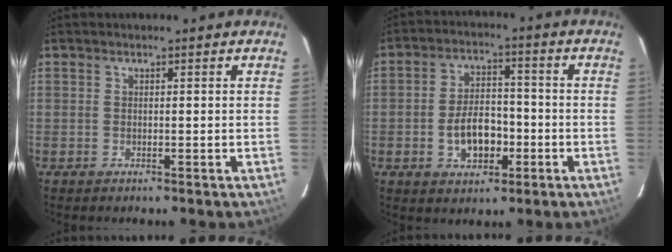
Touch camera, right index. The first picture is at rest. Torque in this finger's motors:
{"motor_torque": [0.32, -0.18, 0.26, 0.05]}